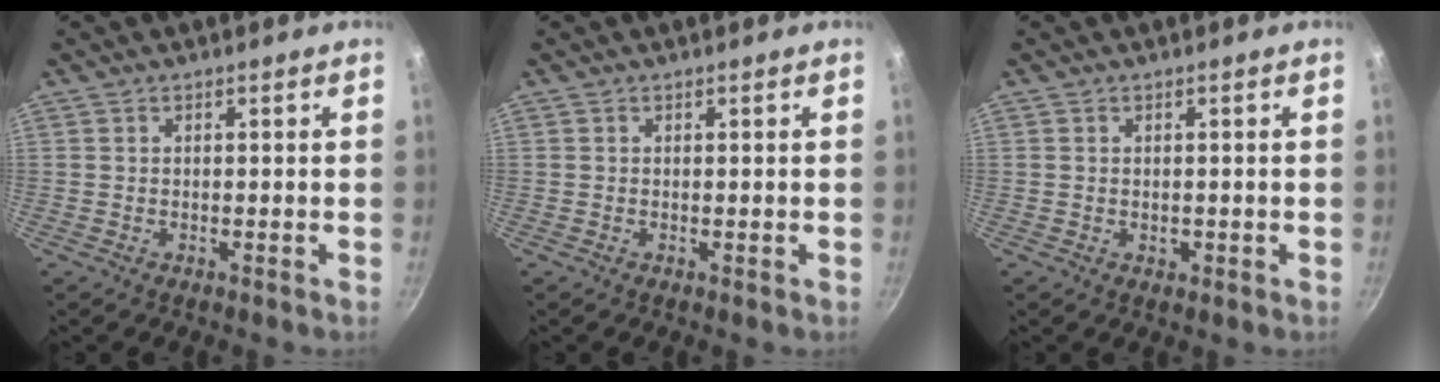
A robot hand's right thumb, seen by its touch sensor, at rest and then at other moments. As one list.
[{"total": 0.0}, {"total": 1.0, "force": [-0.2, 0.8, 0.6], "torque": [-0.007, 0.000, -0.003]}]